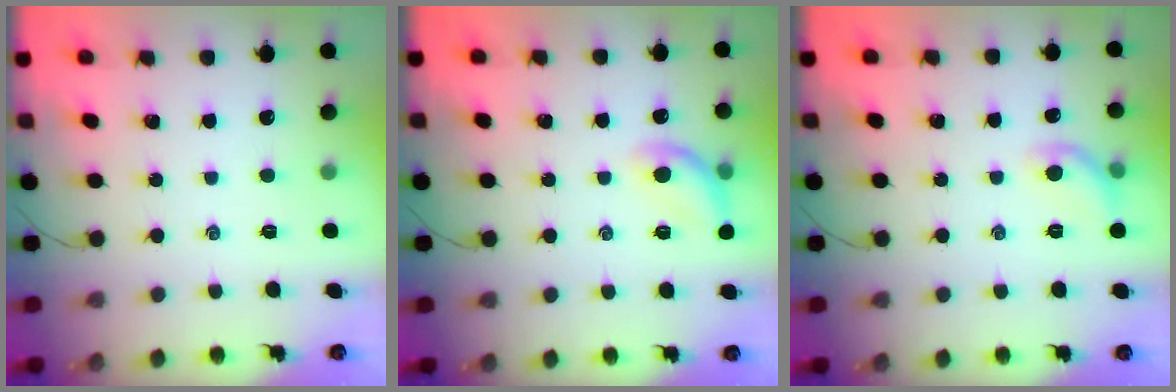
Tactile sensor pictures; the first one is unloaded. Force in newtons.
{"total": 10.6, "press": 10.5, "slide": 1.5}
{"total": 6.9, "press": 6.8, "slide": 1.3}